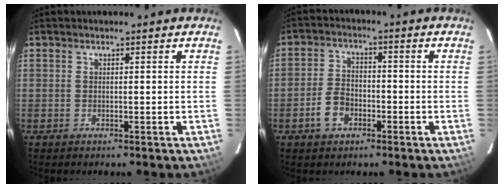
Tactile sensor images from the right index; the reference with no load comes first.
{"total": 5.7, "force": [-2.7, 3.8, 3.2], "torque": [-0.073, 0.012, -0.047]}